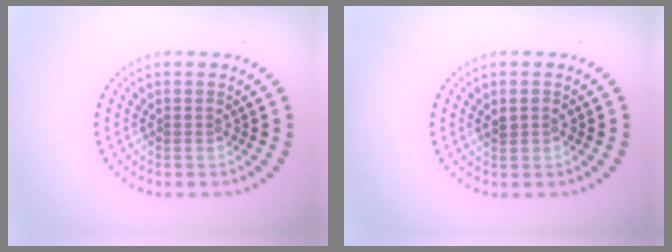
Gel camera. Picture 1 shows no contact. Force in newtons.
{"total": 1.2, "press": 1.2, "slide": 0.0}